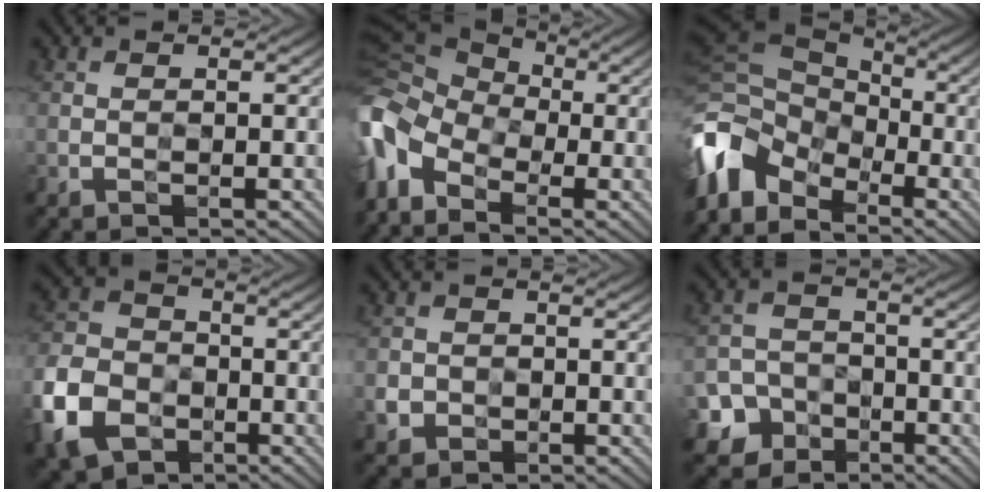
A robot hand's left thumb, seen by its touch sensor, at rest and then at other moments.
{"total": 10.0, "force": [-4.4, 6.5, 6.2], "torque": [-0.177, -0.023, -0.095]}
{"total": 11.6, "force": [-5.0, 8.2, 6.4], "torque": [-0.184, -0.025, -0.100]}
{"total": 10.5, "force": [-4.5, 7.9, 5.2], "torque": [-0.146, -0.029, -0.101]}
{"total": 2.2, "force": [-0.7, 2.1, 0.0], "torque": [0.005, -0.004, -0.018]}
{"total": 6.6, "force": [-3.9, 5.2, 1.3], "torque": [-0.032, -0.017, -0.088]}